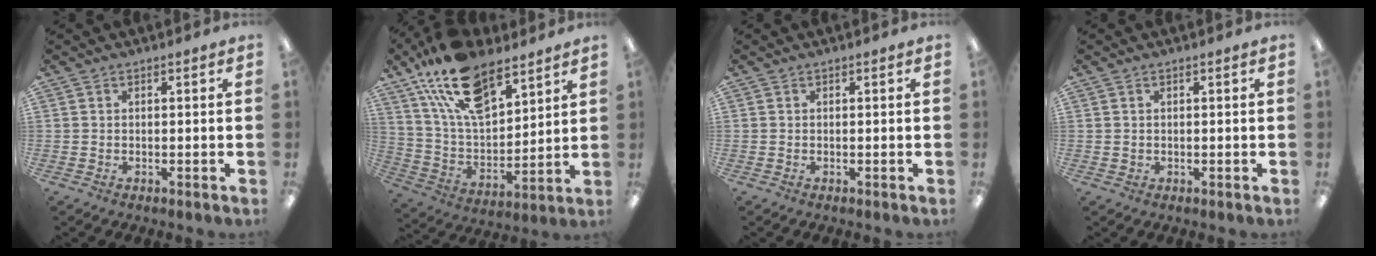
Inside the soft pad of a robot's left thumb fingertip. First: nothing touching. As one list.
[{"total": 20.5, "force": [13.7, 9.9, 11.6], "torque": [-0.218, -0.062, 0.248]}, {"total": 0.0}, {"total": 0.7, "force": [0.4, 0.6, 0.1], "torque": [-0.003, 0.005, 0.006]}]